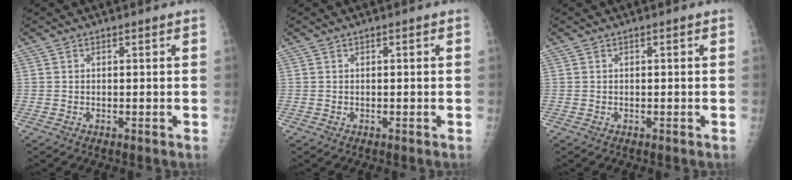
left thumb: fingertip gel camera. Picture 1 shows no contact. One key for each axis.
{"total": 0.0}
{"total": 0.0}